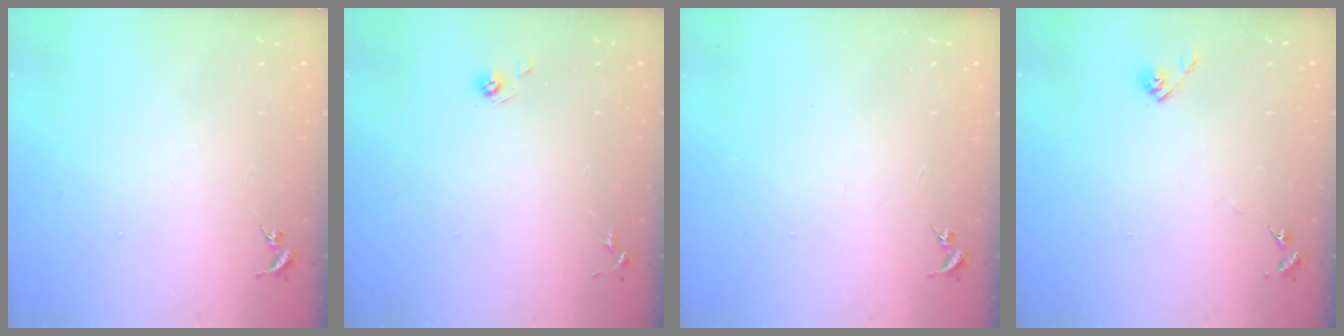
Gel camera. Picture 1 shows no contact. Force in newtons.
{"total": 4.7, "press": 4.4, "slide": 1.5}
{"total": 0.0}
{"total": 6.2, "press": 6.2, "slide": 0.5}